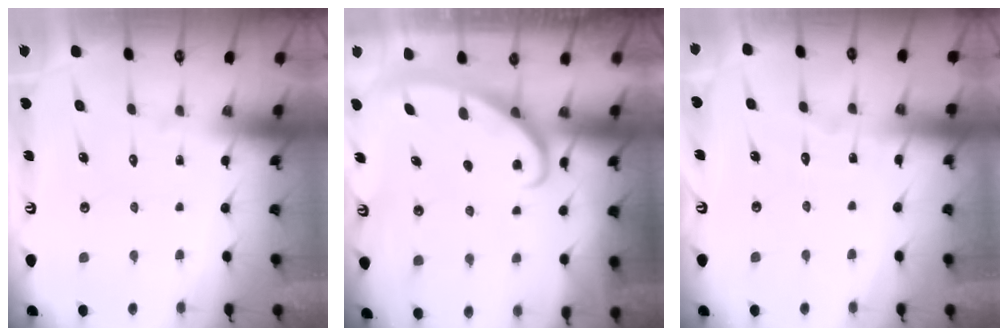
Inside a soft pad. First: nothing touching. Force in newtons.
{"total": 3.0, "press": 2.9, "slide": 0.4}
{"total": 2.8, "press": 2.8, "slide": 0.3}